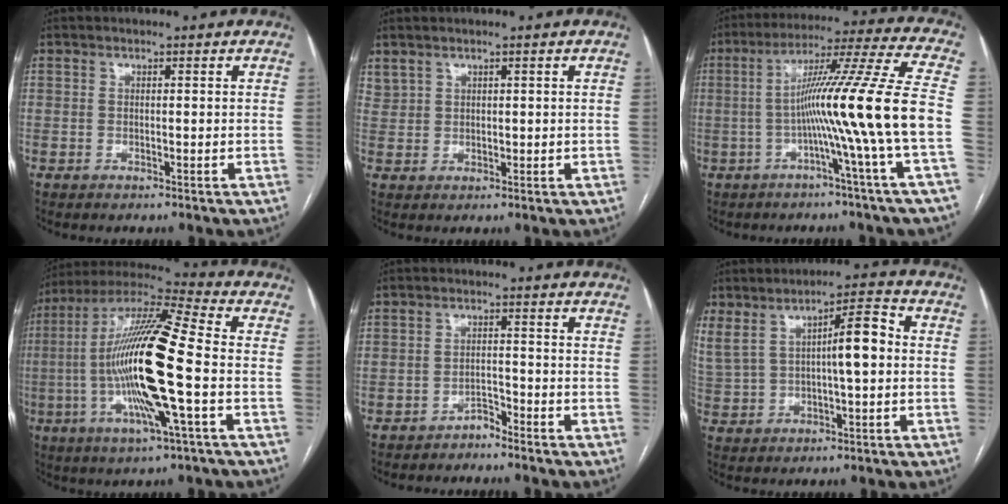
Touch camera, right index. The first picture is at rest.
{"total": 2.4, "force": [1.9, 1.3, 0.6], "torque": [-0.014, 0.010, 0.048]}
{"total": 16.0, "force": [-3.1, -3.5, 15.3], "torque": [-0.242, 0.007, -0.058]}
{"total": 19.8, "force": [-2.9, 1.0, 19.5], "torque": [-0.389, -0.004, -0.061]}
{"total": 2.1, "force": [-2.0, 0.6, 0.3], "torque": [0.001, 0.002, -0.034]}
{"total": 10.8, "force": [2.5, 3.6, 9.8], "torque": [-0.189, 0.031, 0.050]}